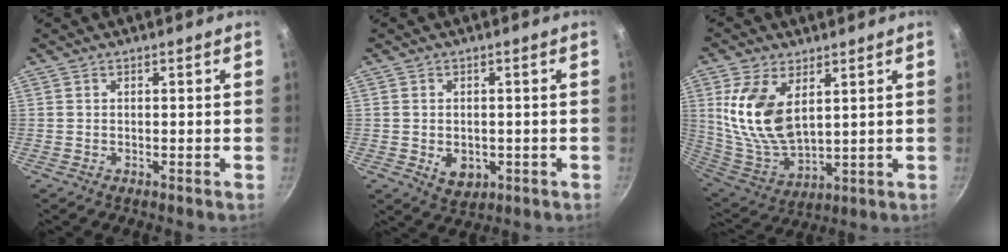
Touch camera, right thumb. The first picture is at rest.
{"total": 4.8, "force": [-1.0, 3.6, 3.1], "torque": [-0.034, -0.003, -0.004]}
{"total": 14.5, "force": [4.6, 8.0, 11.2], "torque": [-0.215, -0.037, 0.103]}